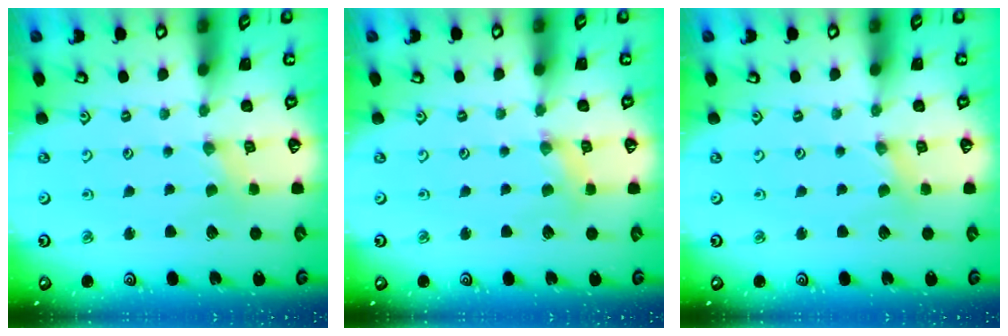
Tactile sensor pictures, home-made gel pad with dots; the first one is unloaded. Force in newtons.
{"total": 2.4, "press": 2.4, "slide": 0.2}
{"total": 1.8, "press": 1.8, "slide": 0.3}